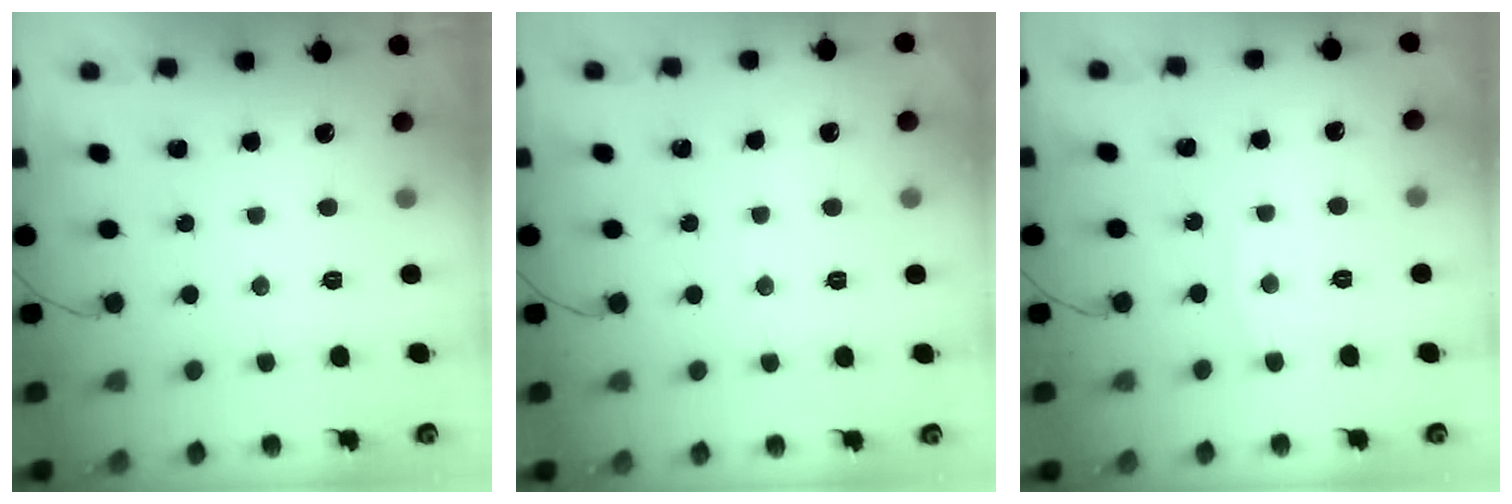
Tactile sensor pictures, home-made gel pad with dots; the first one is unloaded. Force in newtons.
{"total": 1.9, "press": 1.9, "slide": 0.2}
{"total": 3.3, "press": 3.3, "slide": 0.4}